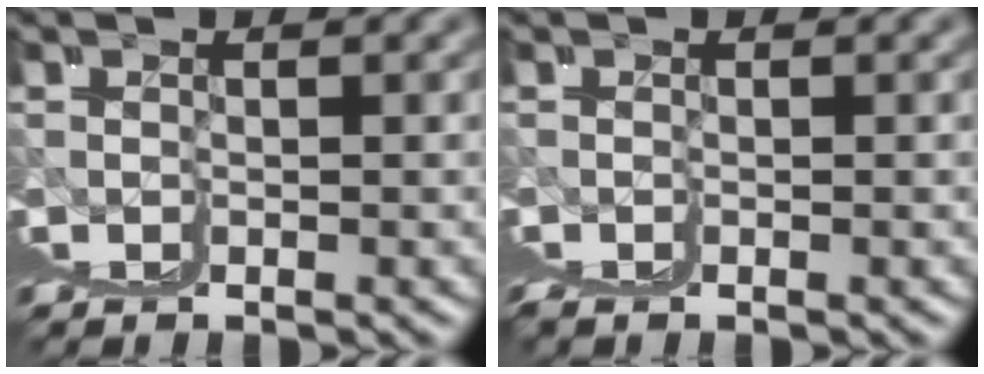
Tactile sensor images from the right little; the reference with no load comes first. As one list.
[{"total": 0.9, "force": [-0.4, 0.5, 0.6], "torque": [-0.015, -0.005, -0.003]}]